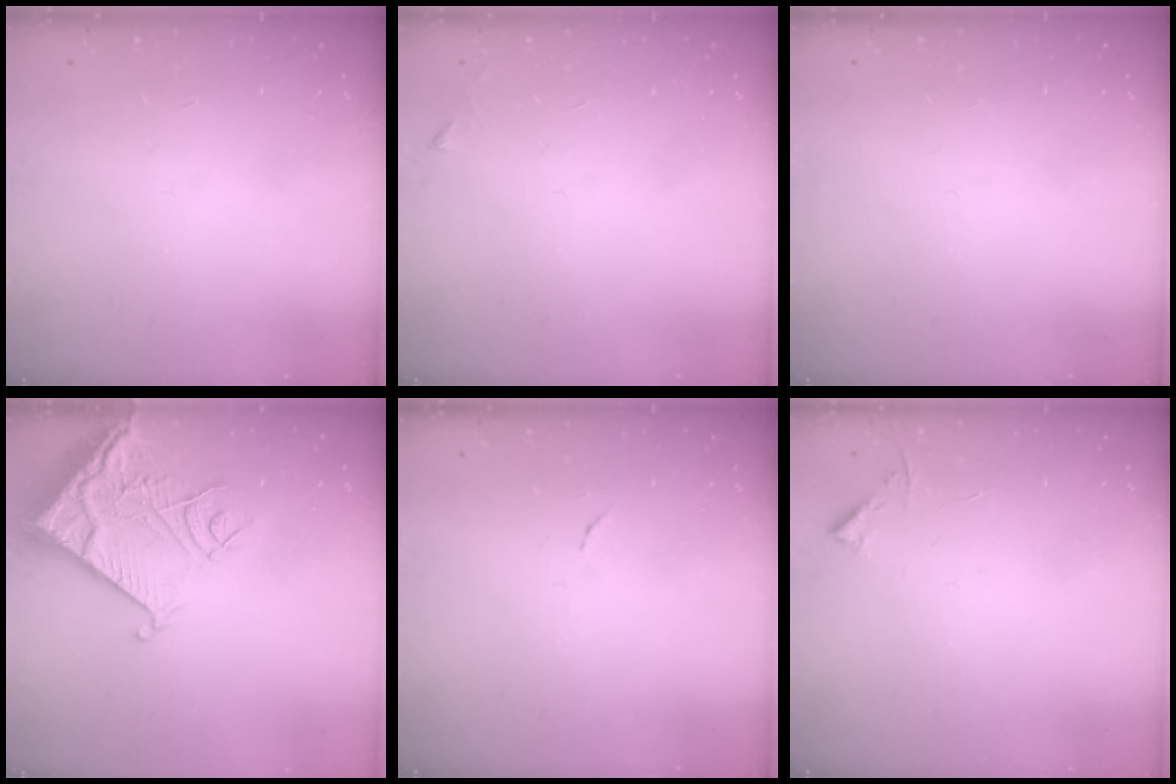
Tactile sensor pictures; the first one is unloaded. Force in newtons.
{"total": 2.3, "press": 2.3, "slide": 0.4}
{"total": 1.6, "press": 1.6, "slide": 0.1}
{"total": 12.8, "press": 12.7, "slide": 1.7}
{"total": 3.3, "press": 3.3, "slide": 0.1}
{"total": 3.1, "press": 3.0, "slide": 0.3}